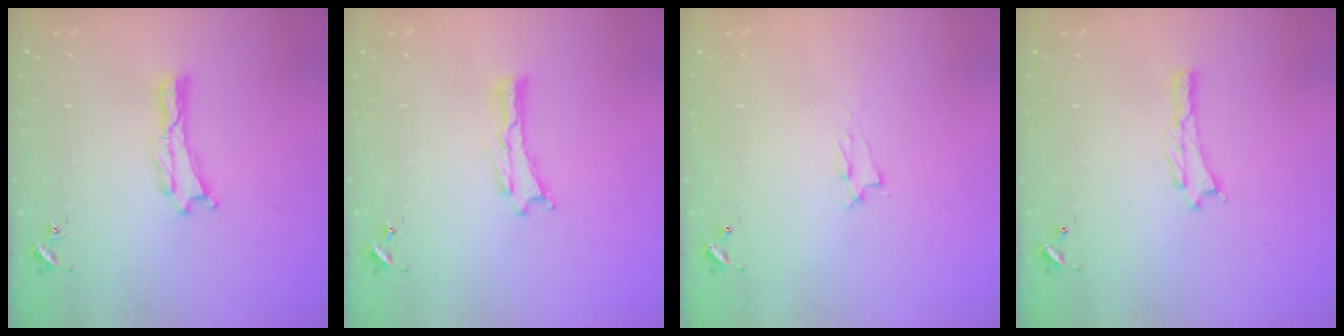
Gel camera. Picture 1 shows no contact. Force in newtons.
{"total": 0.0}
{"total": 1.4, "press": 1.3, "slide": 0.3}
{"total": 0.0}